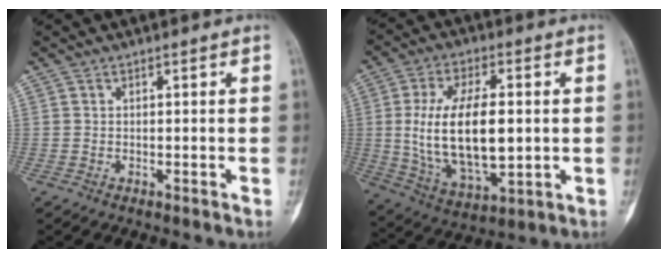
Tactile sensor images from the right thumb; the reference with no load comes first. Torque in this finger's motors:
{"motor_torque": [1.20, 3.81, 1.44, -0.22, 0.57]}